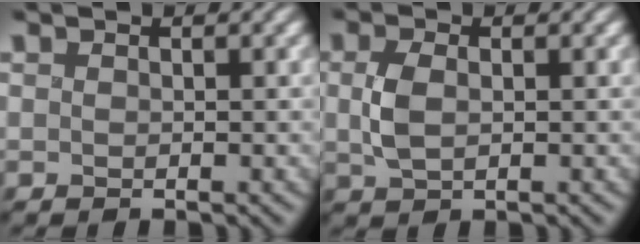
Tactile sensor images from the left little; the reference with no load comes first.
{"total": 2.6, "force": [0.3, 1.6, 2.1], "torque": [-0.052, 0.000, 0.006]}